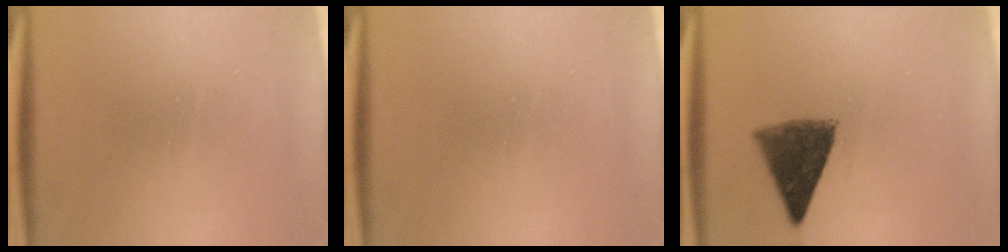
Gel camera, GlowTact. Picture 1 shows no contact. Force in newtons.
{"total": 0.0}
{"total": 7.5}